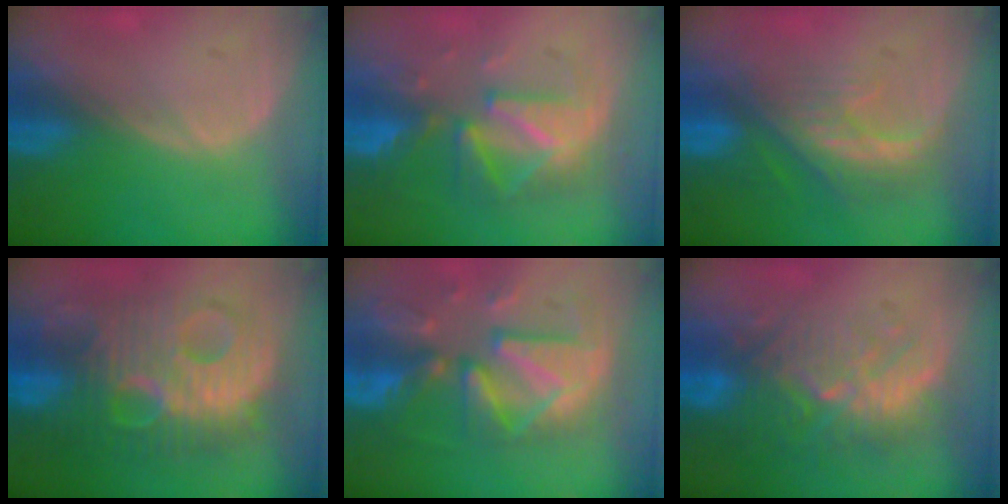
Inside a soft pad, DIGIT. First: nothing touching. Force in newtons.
{"total": 8.3, "press": 8.2, "slide": 0.4}
{"total": 8.1, "press": 7.3, "slide": 3.4}
{"total": 13.4, "press": 13.4, "slide": 1.2}
{"total": 12.5, "press": 10.8, "slide": 6.2}
{"total": 10.5, "press": 9.6, "slide": 4.1}